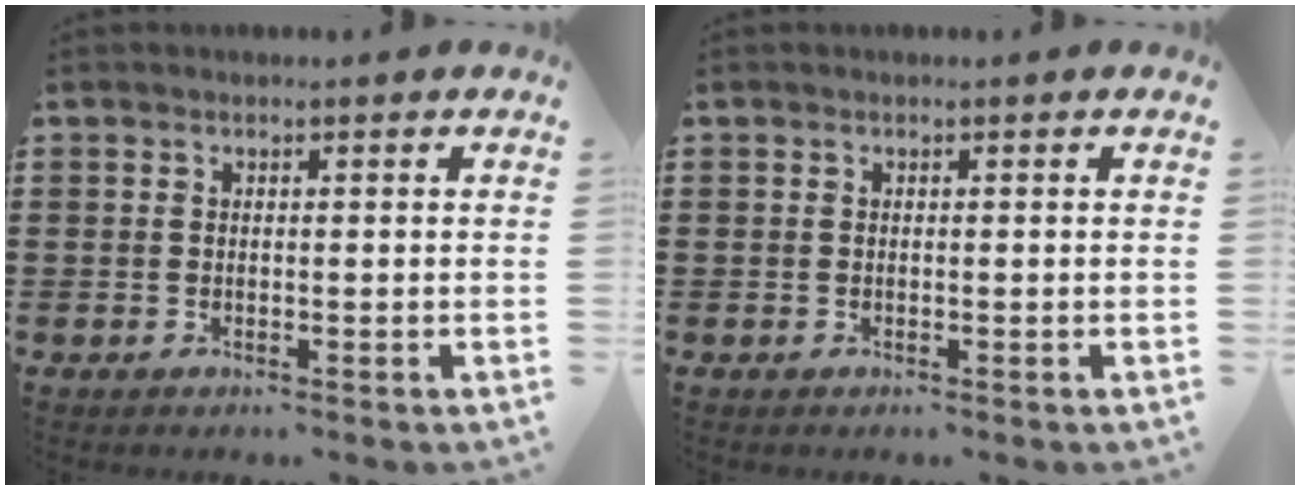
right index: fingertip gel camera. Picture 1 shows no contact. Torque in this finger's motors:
{"motor_torque": [0.04, 0.03, 0.00, 0.00]}